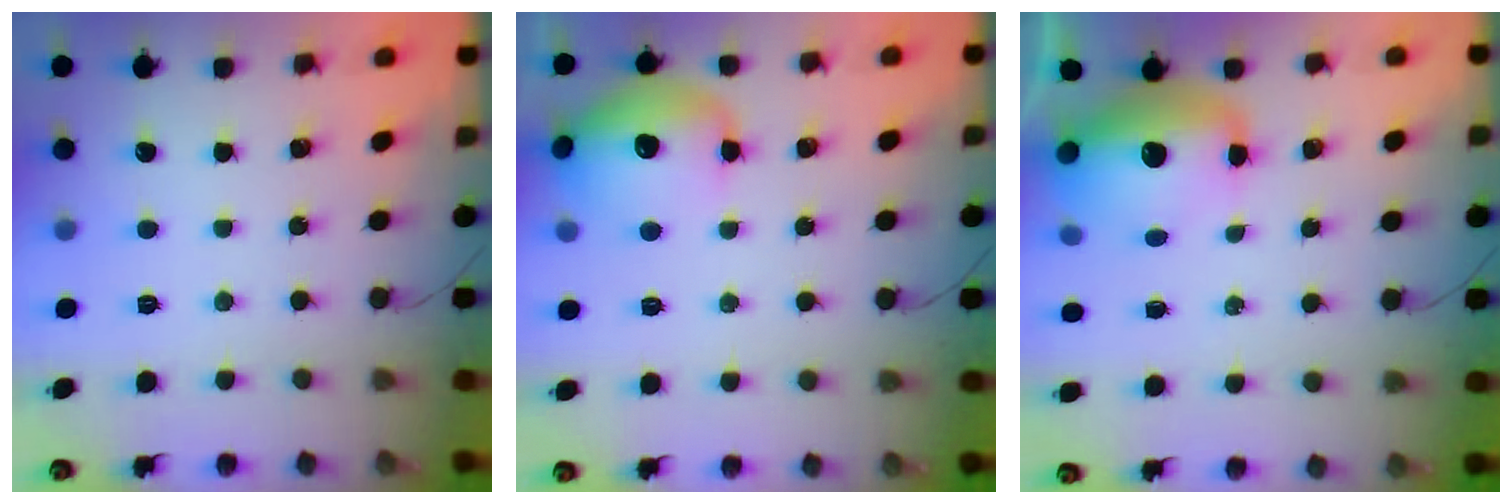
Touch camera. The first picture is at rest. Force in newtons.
{"total": 15.0, "press": 14.8, "slide": 2.8}
{"total": 13.3, "press": 12.9, "slide": 3.1}